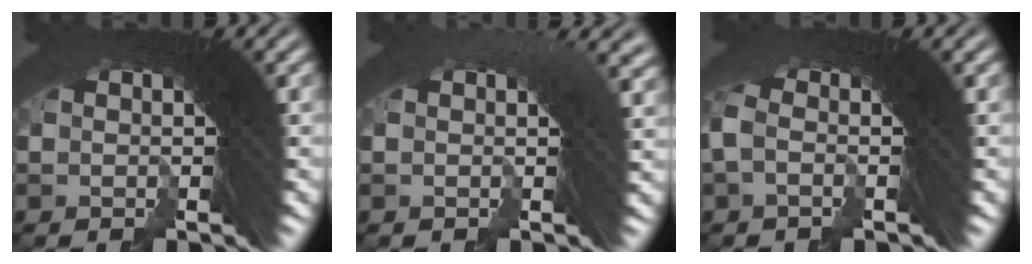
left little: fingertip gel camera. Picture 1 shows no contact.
{"total": 2.9, "force": [1.1, 1.3, 2.3], "torque": [0.005, 0.031, -0.009]}
{"total": 1.0, "force": [-0.7, -0.2, 0.7], "torque": [-0.021, 0.006, -0.017]}